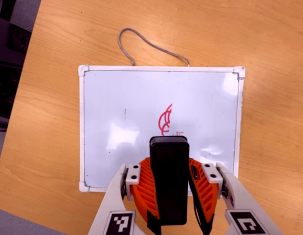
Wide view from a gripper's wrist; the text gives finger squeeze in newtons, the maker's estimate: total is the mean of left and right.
{"total": 8.9, "left": 7.6, "right": 10.3}